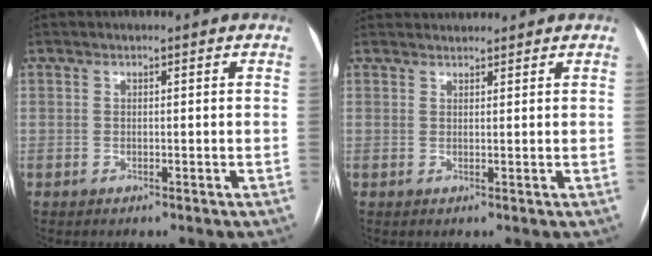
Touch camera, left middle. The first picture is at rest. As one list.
[{"total": 2.6, "force": [2.5, 0.4, 0.0], "torque": [-0.003, 0.027, 0.043]}]